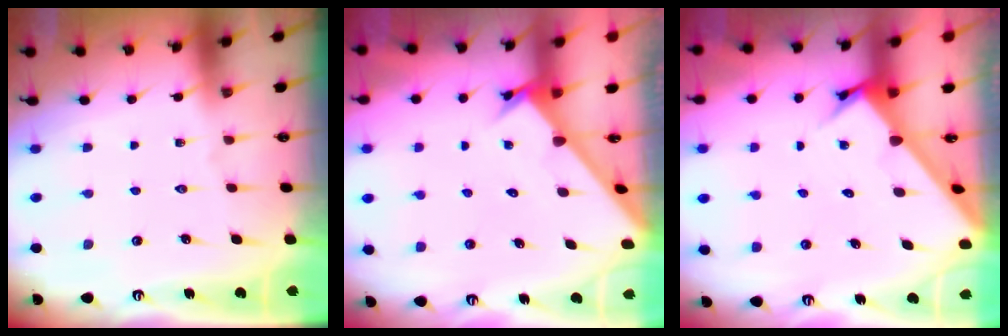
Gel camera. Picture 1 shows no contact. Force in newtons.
{"total": 2.4, "press": 2.4, "slide": 0.1}
{"total": 2.9, "press": 2.9, "slide": 0.2}